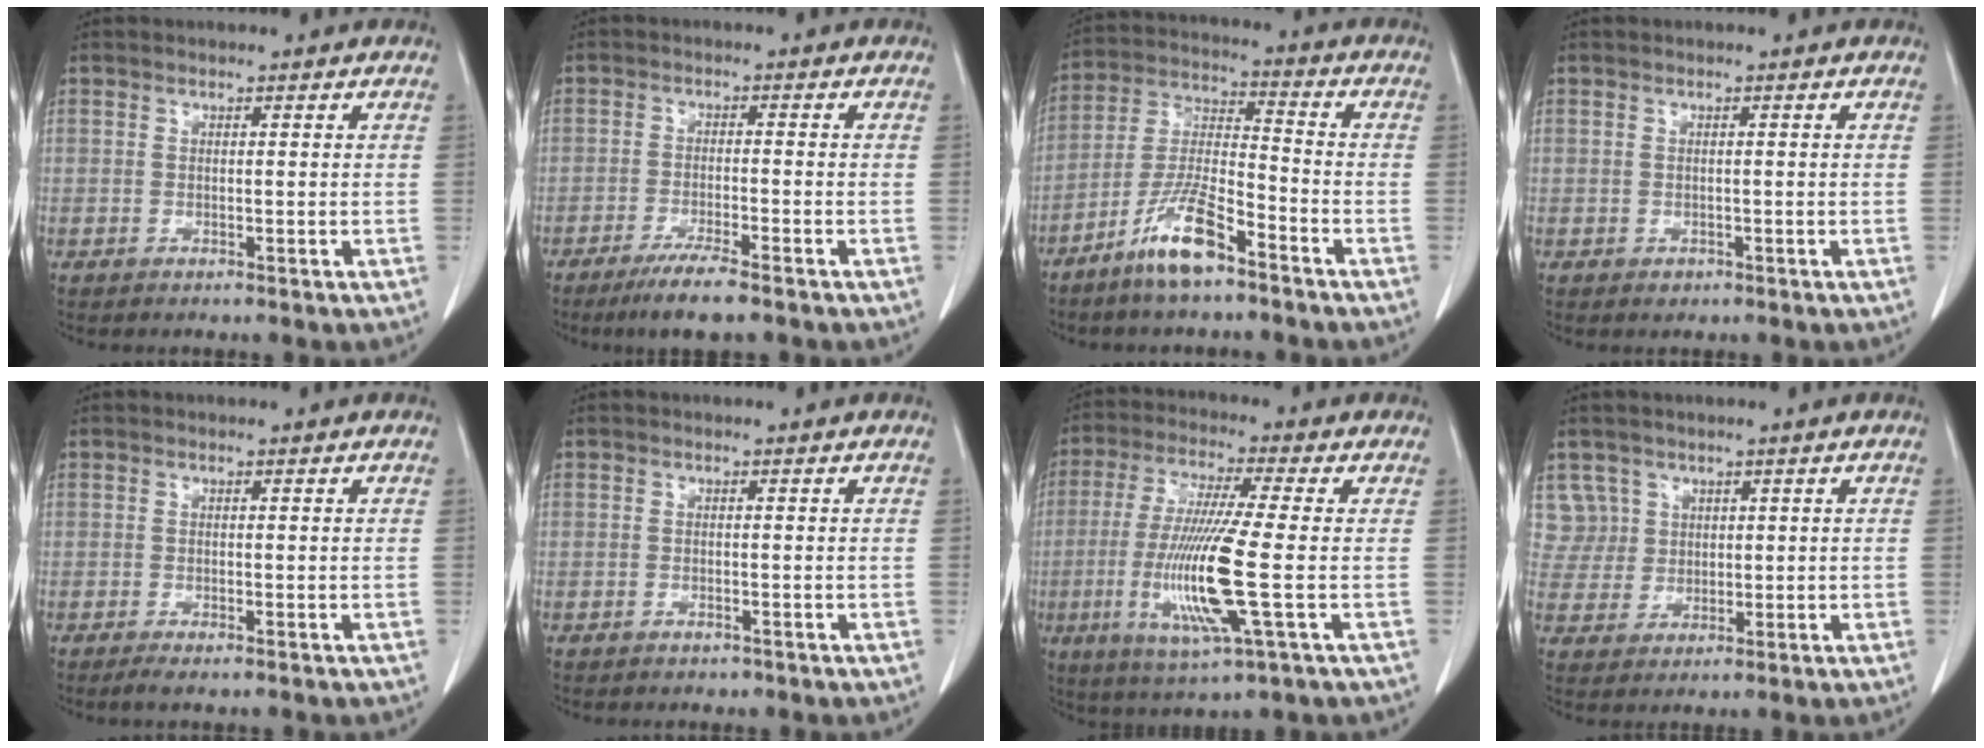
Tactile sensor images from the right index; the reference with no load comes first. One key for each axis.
{"total": 6.5, "fx": -4.8, "fy": 0.1, "fz": 4.4, "tx": -0.075, "ty": -0.015, "tz": -0.079}
{"total": 10.2, "fx": -6.9, "fy": 1.8, "fz": 7.4, "tx": -0.154, "ty": -0.012, "tz": -0.135}
{"total": 0.8, "fx": -0.4, "fy": 0.7, "fz": 0.2, "tx": -0.002, "ty": 0.002, "tz": -0.003}
{"total": 1.5, "fx": -1.1, "fy": 0.0, "fz": 1.1, "tx": -0.021, "ty": -0.006, "tz": -0.019}
{"total": 0.8, "fx": -0.6, "fy": 0.5, "fz": 0.1, "tx": -0.007, "ty": -0.001, "tz": -0.005}
{"total": 14.1, "fx": -2.8, "fy": 0.1, "fz": 13.8, "tx": -0.287, "ty": -0.021, "tz": -0.057}
{"total": 4.9, "fx": 2.3, "fy": 4.2, "fz": -0.6, "tx": 0.025, "ty": 0.011, "tz": 0.049}